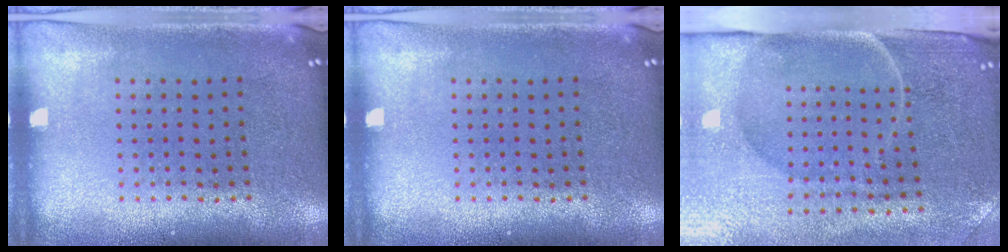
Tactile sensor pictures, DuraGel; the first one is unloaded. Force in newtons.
{"total": 0.0}
{"total": 4.7, "press": 3.9, "slide": 2.6}